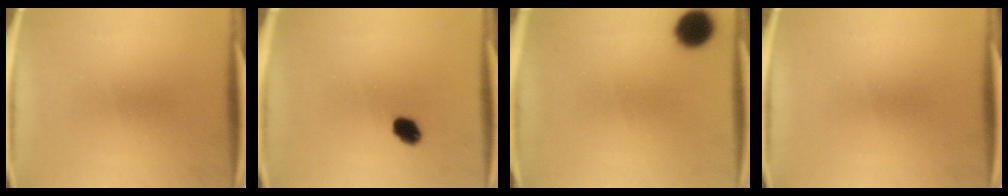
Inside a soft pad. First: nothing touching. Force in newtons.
{"total": 4.0}
{"total": 8.7}
{"total": 0.0}